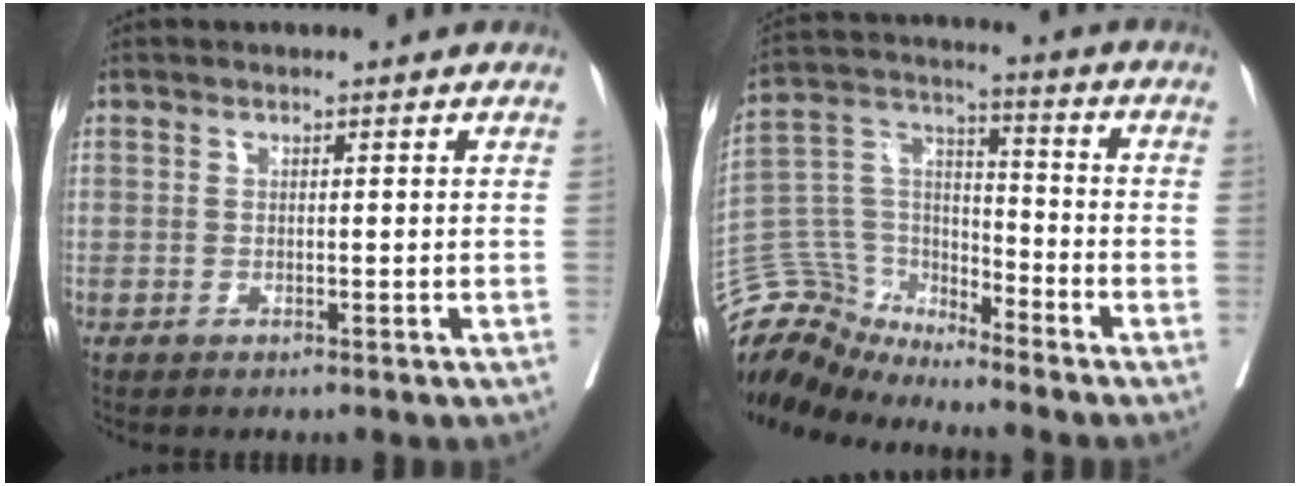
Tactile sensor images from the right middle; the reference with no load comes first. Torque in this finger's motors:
{"motor_torque": [-0.03, -0.02, -0.05, -0.09]}